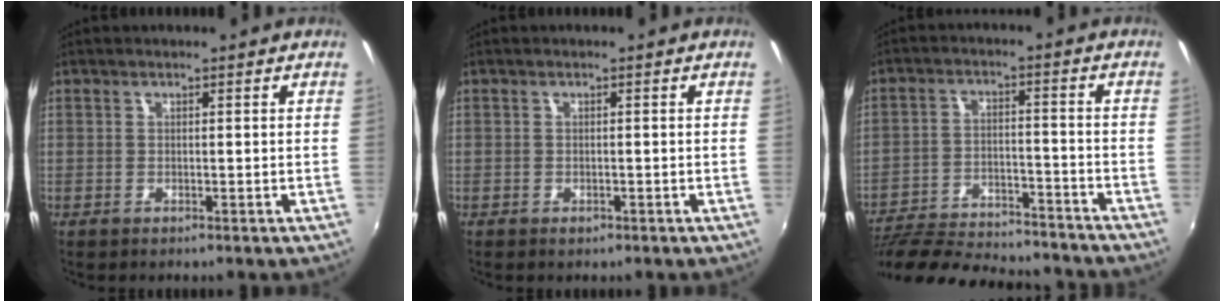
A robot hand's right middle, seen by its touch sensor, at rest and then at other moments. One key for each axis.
{"total": 0.8, "fx": -0.5, "fy": 0.5, "fz": 0.3, "tx": -0.006, "ty": -0.002, "tz": -0.007}
{"total": 24.9, "fx": -21.8, "fy": 5.8, "fz": 10.5, "tx": -0.209, "ty": -0.027, "tz": -0.318}